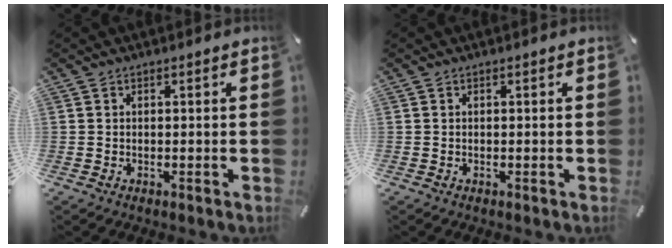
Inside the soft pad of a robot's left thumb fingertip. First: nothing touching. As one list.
[{"total": 0.0}]